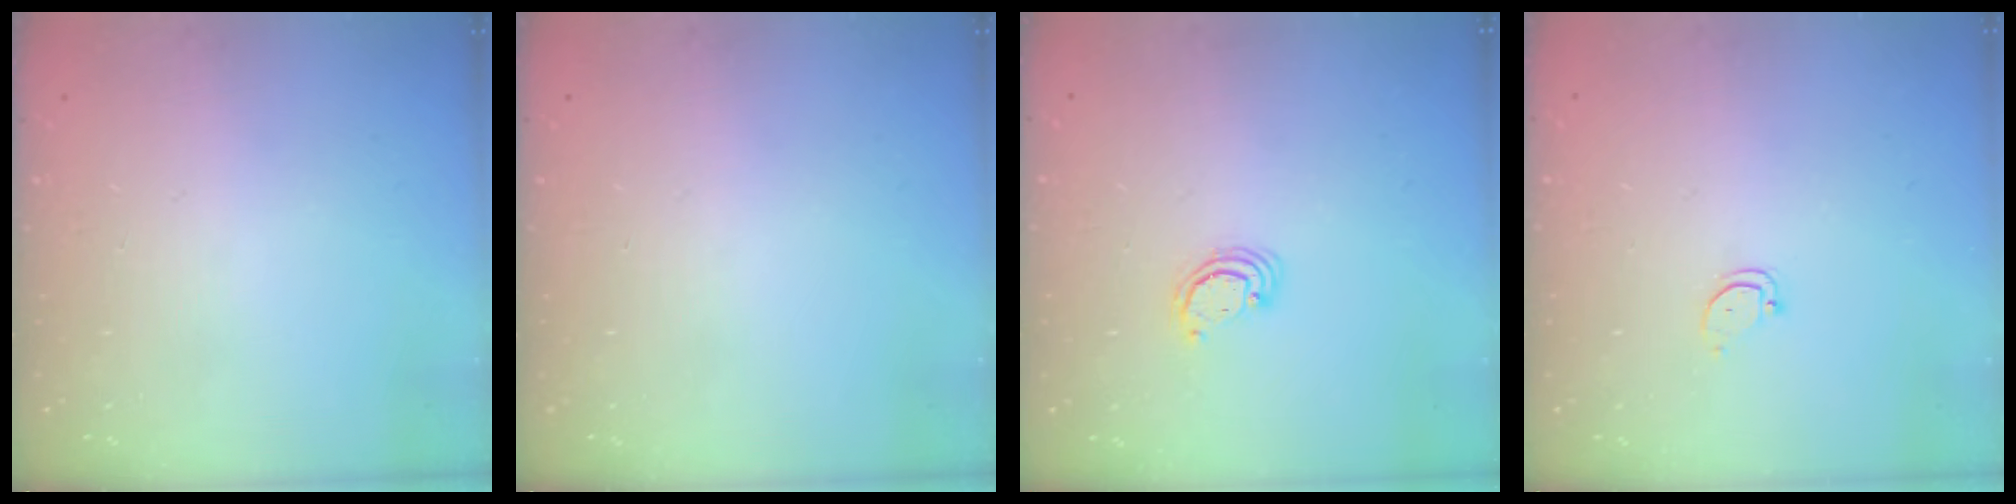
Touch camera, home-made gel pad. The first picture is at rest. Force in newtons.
{"total": 0.0}
{"total": 2.6, "press": 2.5, "slide": 0.3}
{"total": 2.9, "press": 2.9, "slide": 0.2}